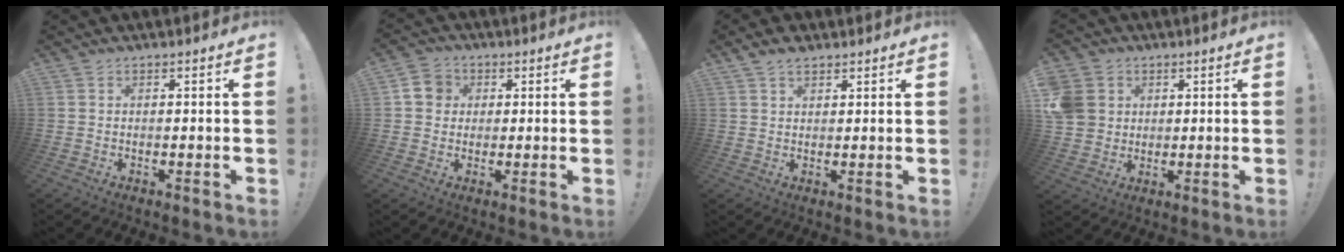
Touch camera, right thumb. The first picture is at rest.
{"total": 6.7, "force": [1.5, 6.0, 2.8], "torque": [-0.040, 0.008, 0.032]}
{"total": 3.4, "force": [2.5, 1.8, 1.4], "torque": [-0.017, -0.010, 0.045]}
{"total": 8.7, "force": [2.2, 7.8, 3.1], "torque": [-0.074, -0.002, 0.046]}